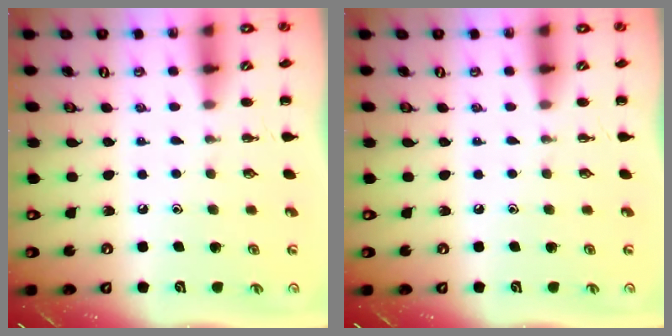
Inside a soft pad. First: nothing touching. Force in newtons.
{"total": 0.0}